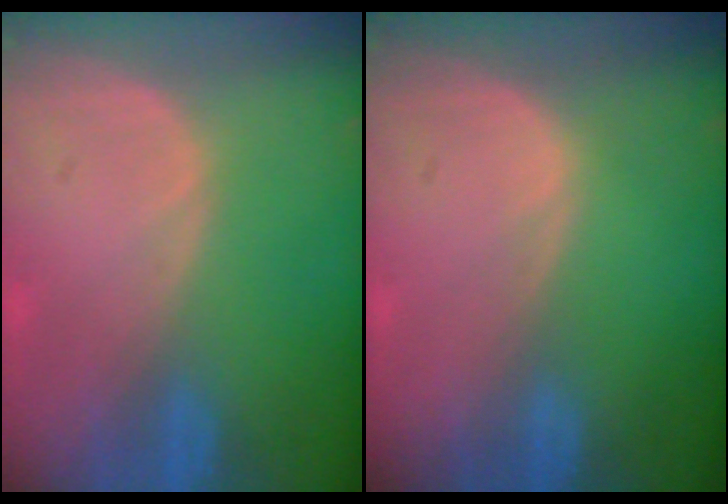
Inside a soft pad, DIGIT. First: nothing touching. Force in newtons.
{"total": 0.0}